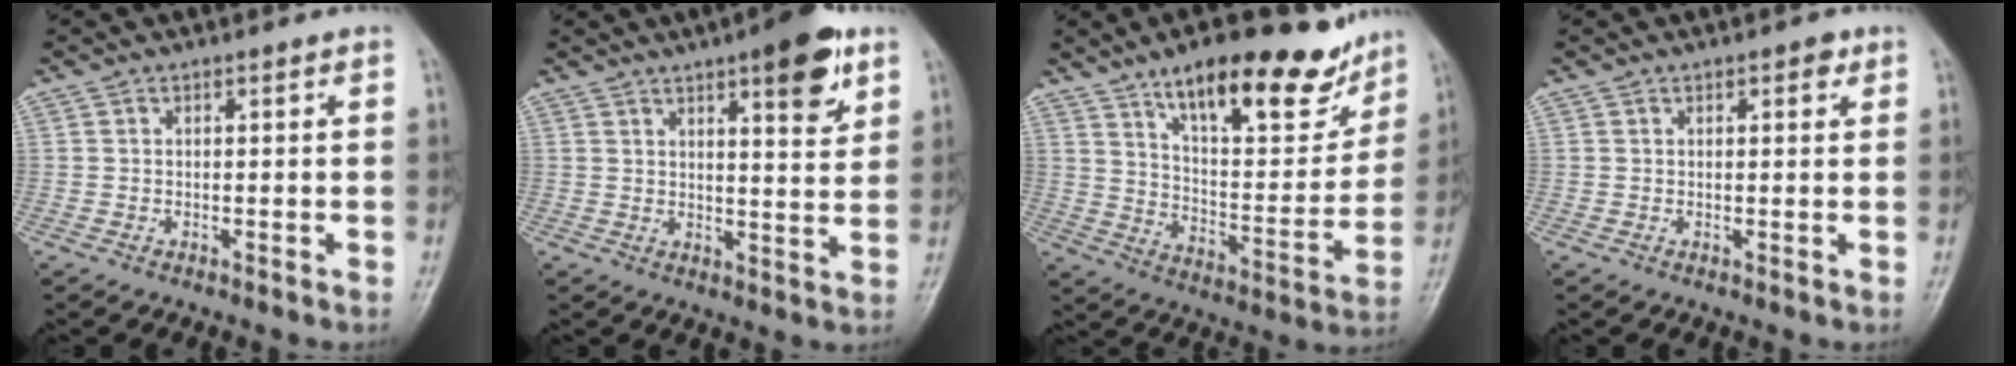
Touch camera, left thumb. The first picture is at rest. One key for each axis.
{"total": 10.3, "fx": 5.7, "fy": 2.8, "fz": 8.1, "tx": -0.094, "ty": -0.027, "tz": 0.075}
{"total": 22.2, "fx": 14.8, "fy": 7.8, "fz": 14.5, "tx": -0.165, "ty": -0.066, "tz": 0.232}
{"total": 2.0, "fx": 1.1, "fy": 0.9, "fz": 1.4, "tx": -0.012, "ty": -0.002, "tz": 0.011}